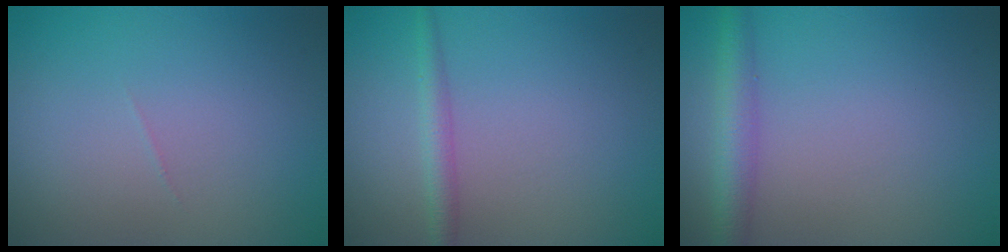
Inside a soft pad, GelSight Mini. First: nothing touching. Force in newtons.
{"total": 1.9, "press": 1.8, "slide": 0.1}
{"total": 3.2, "press": 3.2, "slide": 0.1}